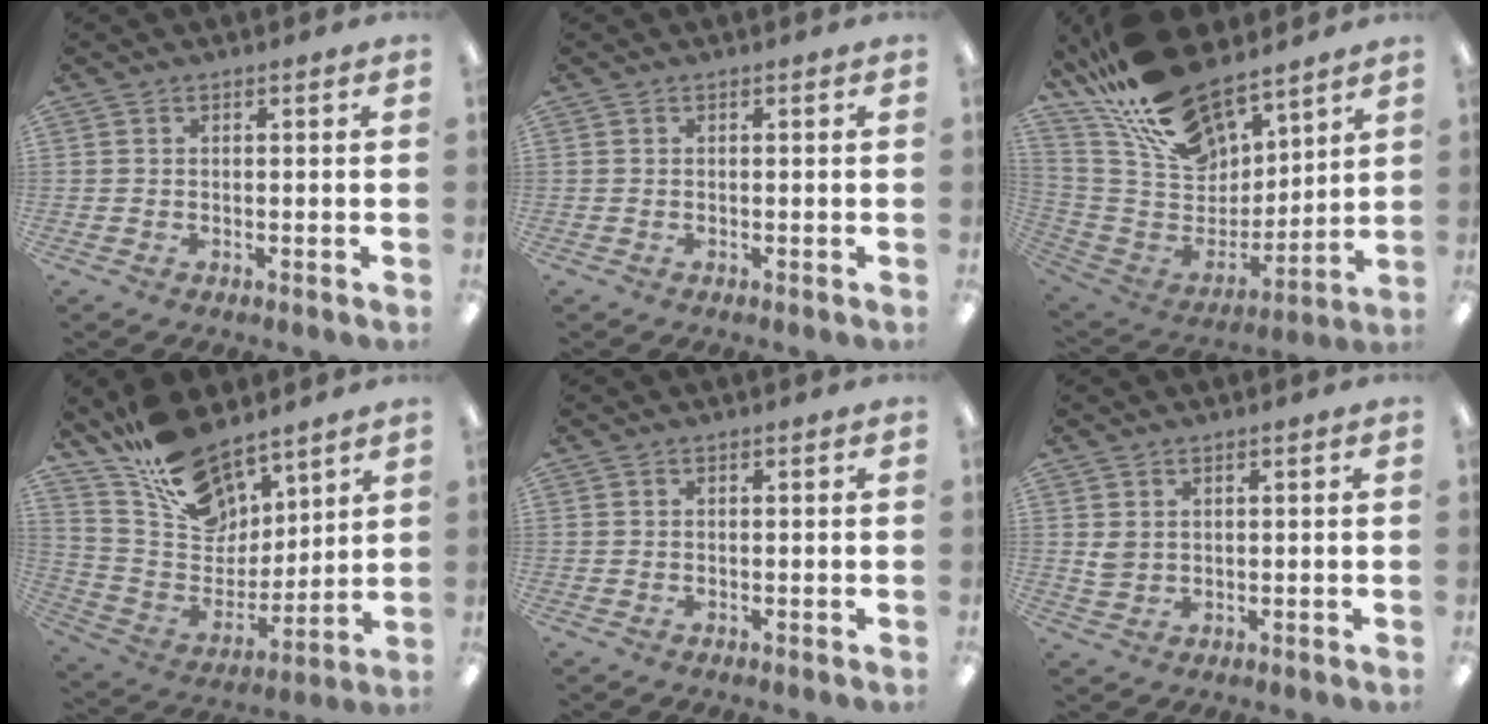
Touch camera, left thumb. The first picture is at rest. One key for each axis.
{"total": 0.0}
{"total": 23.3, "fx": 17.9, "fy": 10.4, "fz": 10.5, "tx": -0.214, "ty": -0.105, "tz": 0.326}
{"total": 17.8, "fx": 13.2, "fy": 9.6, "fz": 6.9, "tx": -0.143, "ty": -0.084, "tz": 0.250}
{"total": 0.0}
{"total": 2.7, "fx": 1.3, "fy": 1.8, "fz": 1.5, "tx": -0.031, "ty": 0.002, "tz": 0.024}